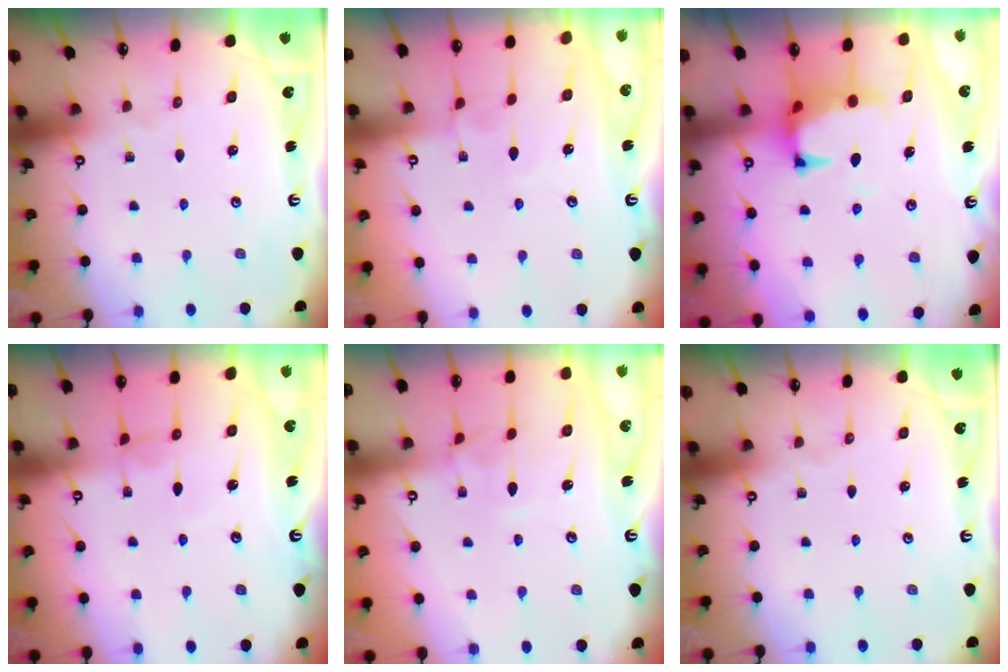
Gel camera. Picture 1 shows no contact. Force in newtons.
{"total": 4.4, "press": 4.4, "slide": 0.2}
{"total": 1.6, "press": 1.1, "slide": 1.1}
{"total": 0.8, "press": 0.7, "slide": 0.5}
{"total": 2.1, "press": 2.0, "slide": 0.7}
{"total": 0.0}